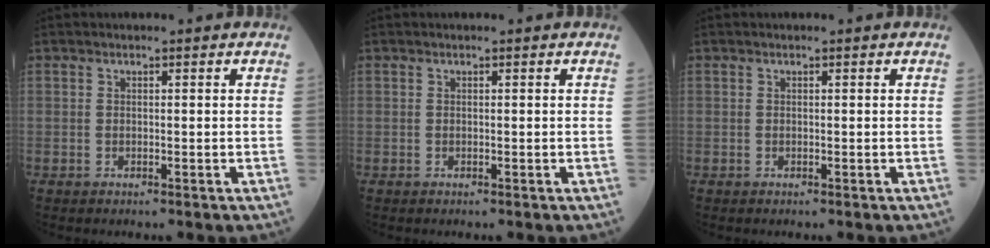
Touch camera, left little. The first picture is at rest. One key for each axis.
{"total": 0.0}
{"total": 0.0}